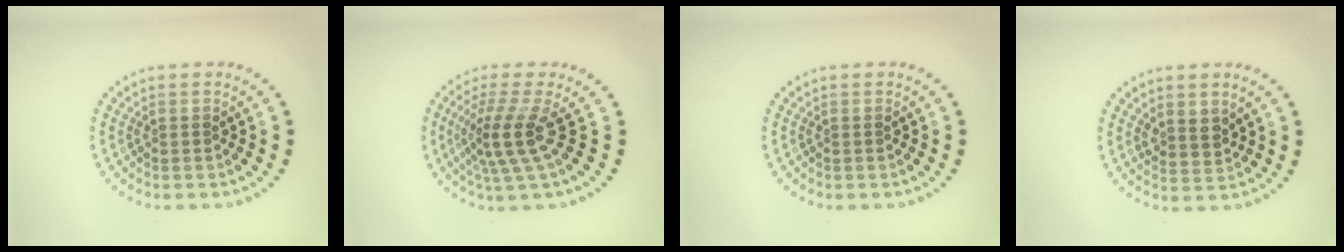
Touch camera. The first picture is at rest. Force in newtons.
{"total": 3.9, "press": 2.9, "slide": 2.7}
{"total": 0.0}
{"total": 1.9, "press": 1.6, "slide": 1.0}